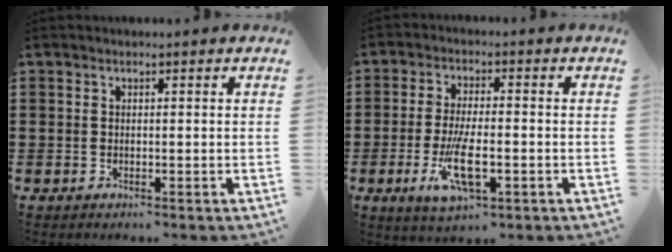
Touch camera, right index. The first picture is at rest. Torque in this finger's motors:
{"motor_torque": [1.91, 0.23, 0.79, 0.21]}